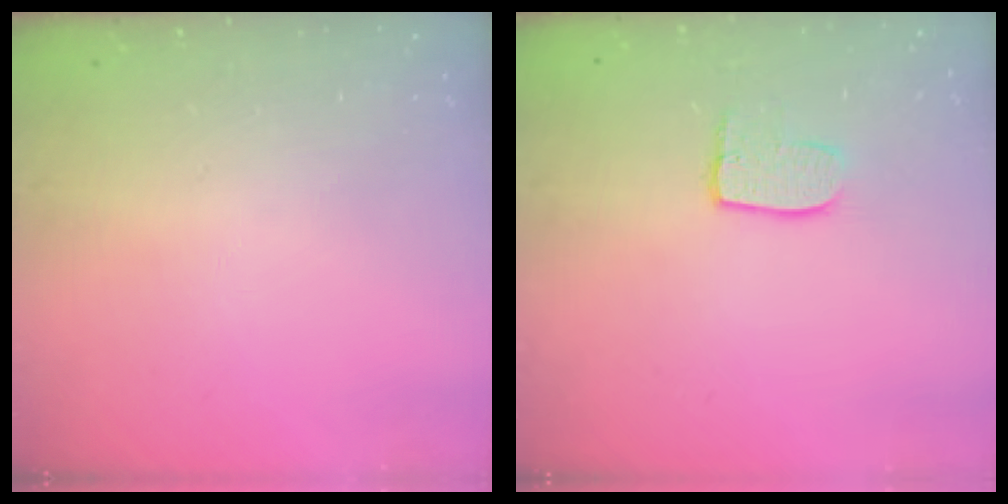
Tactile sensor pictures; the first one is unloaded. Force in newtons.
{"total": 6.9, "press": 6.9, "slide": 0.6}